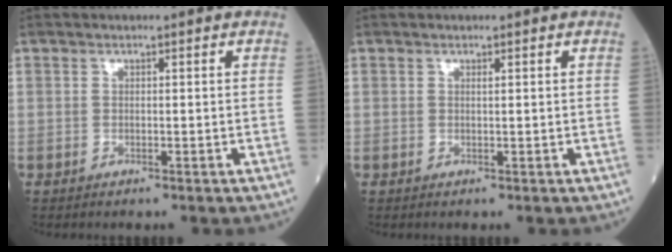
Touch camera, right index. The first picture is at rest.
{"total": 0.0}